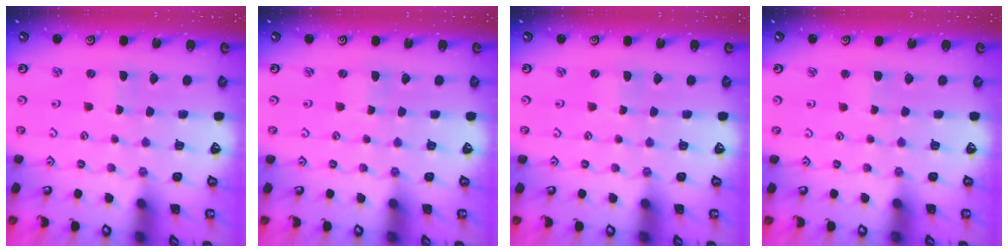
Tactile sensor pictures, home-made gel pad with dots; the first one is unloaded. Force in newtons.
{"total": 0.0}
{"total": 0.0}
{"total": 2.4, "press": 2.3, "slide": 0.3}